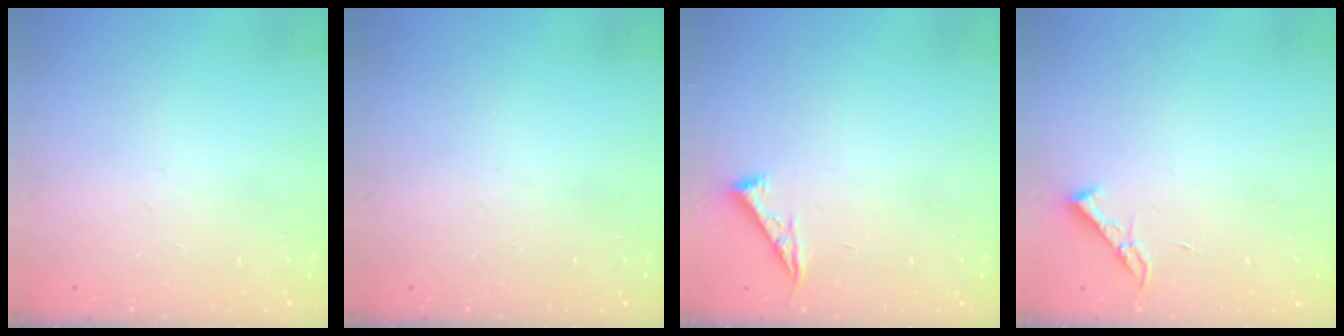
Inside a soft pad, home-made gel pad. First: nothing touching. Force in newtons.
{"total": 0.0}
{"total": 4.3, "press": 4.3, "slide": 0.6}
{"total": 4.3, "press": 4.2, "slide": 0.7}